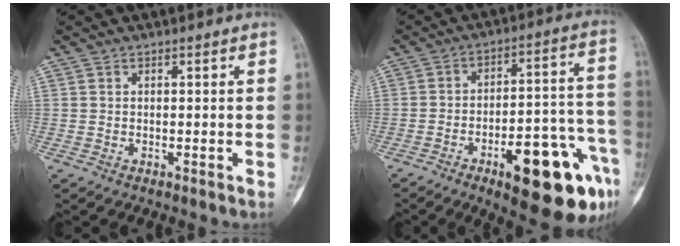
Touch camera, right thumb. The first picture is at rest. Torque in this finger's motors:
{"motor_torque": [2.37, 1.83, 1.40, -1.36, 0.15]}